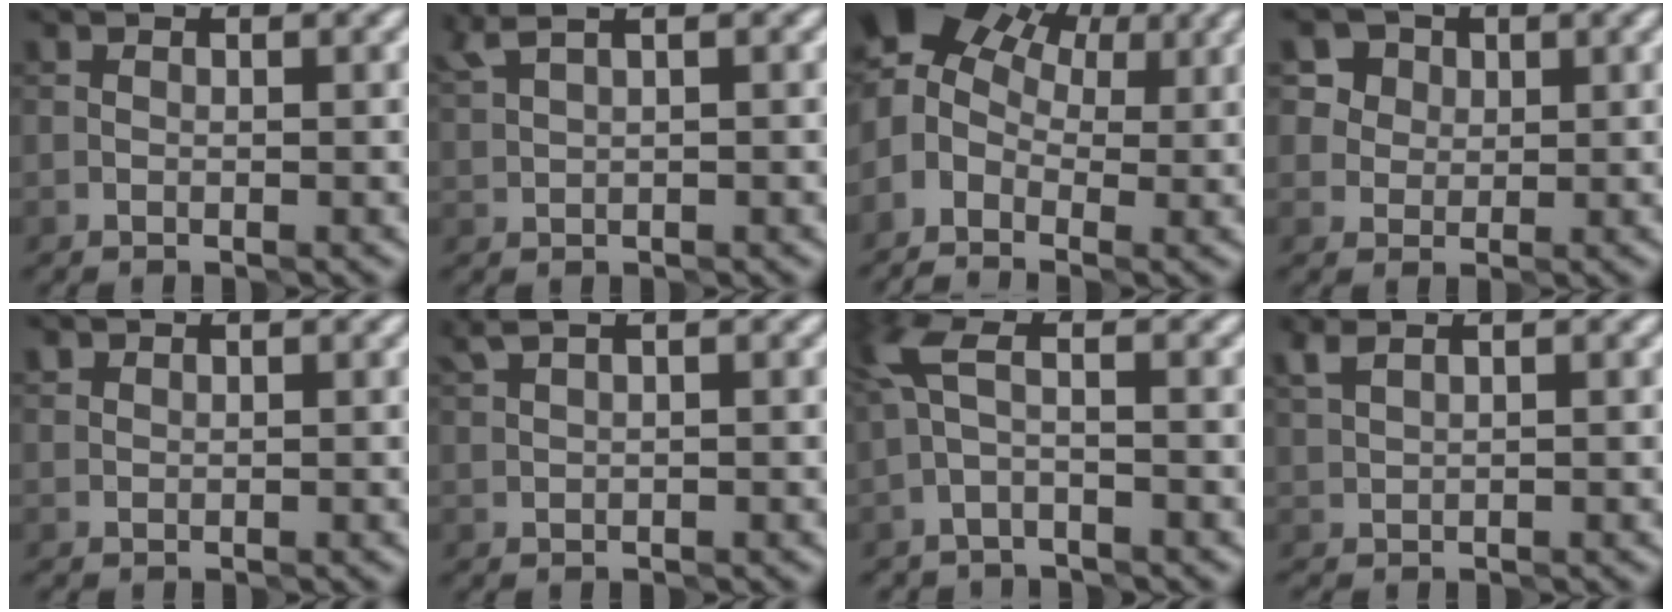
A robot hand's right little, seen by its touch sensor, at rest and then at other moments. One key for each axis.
{"total": 2.4, "fx": 1.7, "fy": 0.7, "fz": 1.6, "tx": -0.023, "ty": 0.012, "tz": 0.035}
{"total": 7.1, "fx": 1.4, "fy": 5.2, "fz": 4.6, "tx": -0.088, "ty": 0.013, "tz": 0.014}
{"total": 6.0, "fx": 3.2, "fy": 4.6, "fz": 1.9, "tx": -0.023, "ty": 0.022, "tz": 0.041}
{"total": 0.5, "fx": 0.2, "fy": 0.4, "fz": -0.3, "tx": 0.012, "ty": 0.001, "tz": 0.005}
{"total": 1.4, "fx": 0.9, "fy": 0.3, "fz": 1.1, "tx": -0.017, "ty": 0.009, "tz": 0.014}
{"total": 2.7, "fx": -1.0, "fy": 1.1, "fz": 2.3, "tx": -0.060, "ty": 0.006, "tz": -0.029}
{"total": 1.2, "fx": 1.0, "fy": 0.2, "fz": 0.6, "tx": -0.008, "ty": 0.008, "tz": 0.025}